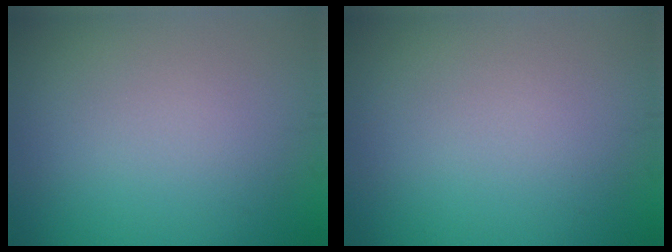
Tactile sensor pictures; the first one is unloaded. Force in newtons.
{"total": 0.0}